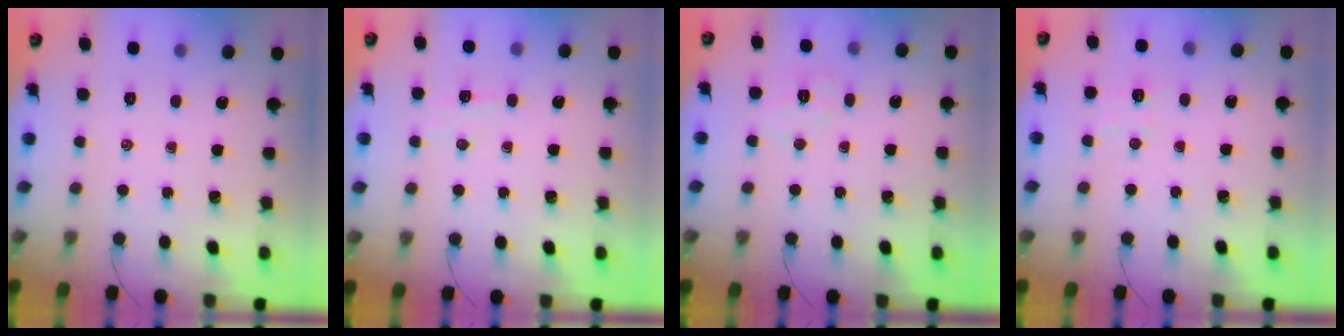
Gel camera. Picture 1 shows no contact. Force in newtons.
{"total": 3.9, "press": 3.8, "slide": 1.0}
{"total": 5.8, "press": 5.7, "slide": 1.2}
{"total": 5.4, "press": 5.4, "slide": 0.8}